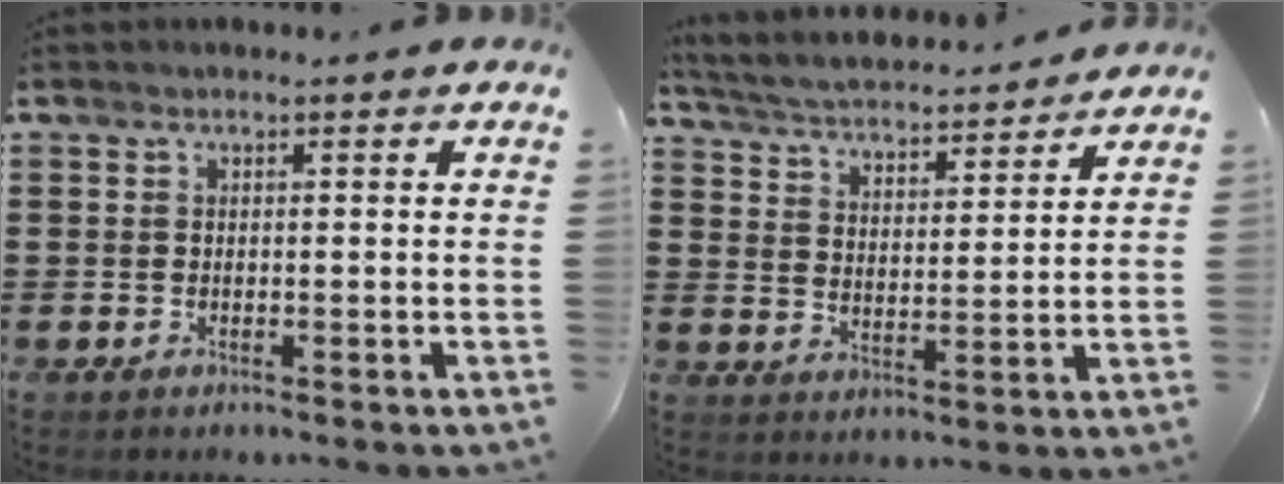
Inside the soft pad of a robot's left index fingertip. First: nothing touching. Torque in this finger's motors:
{"motor_torque": [1.25, -0.89, 0.19, 0.06]}